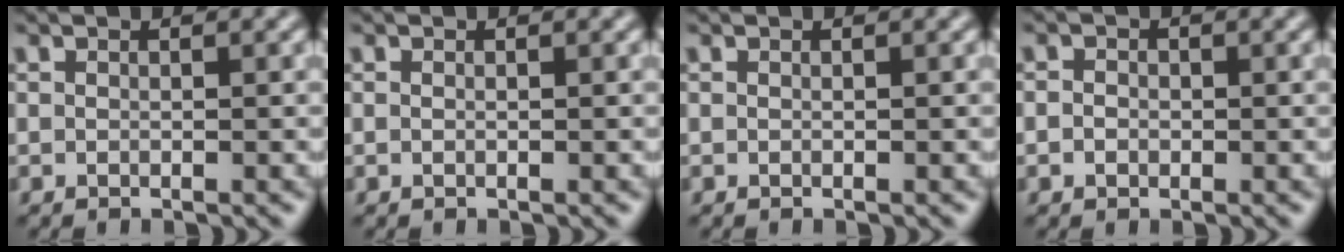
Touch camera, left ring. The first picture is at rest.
{"total": 0.0}
{"total": 0.0}
{"total": 1.3, "force": [-0.1, 1.1, 0.6], "torque": [-0.004, -0.001, -0.008]}